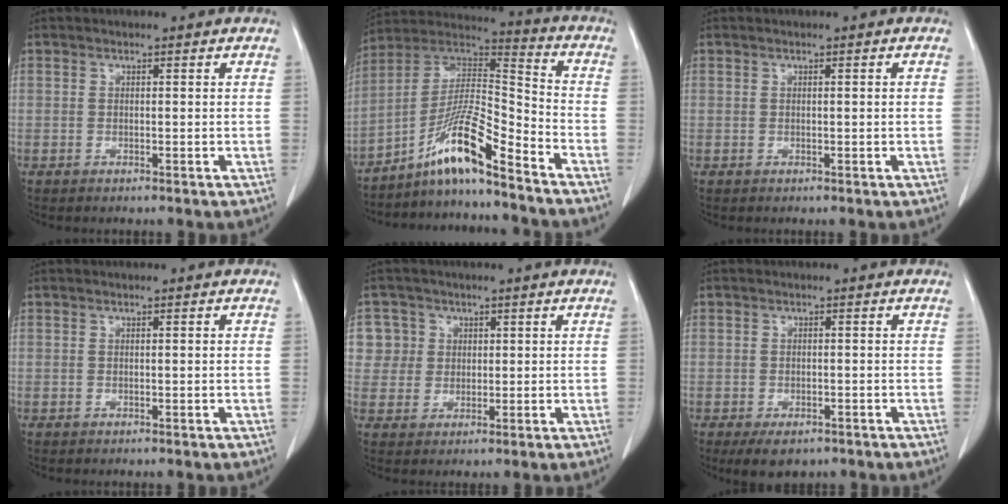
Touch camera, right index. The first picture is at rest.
{"total": 12.0, "force": [-8.5, 0.3, 8.4], "torque": [-0.156, 0.016, -0.158]}
{"total": 0.8, "force": [0.0, 0.1, 0.8], "torque": [-0.012, 0.001, 0.003]}
{"total": 0.5, "force": [0.0, 0.0, 0.5], "torque": [-0.007, 0.000, 0.003]}
{"total": 4.9, "force": [1.4, 4.7, -0.1], "torque": [0.017, 0.010, 0.029]}
{"total": 4.2, "force": [-2.7, 2.4, 2.1], "torque": [-0.029, -0.004, -0.034]}